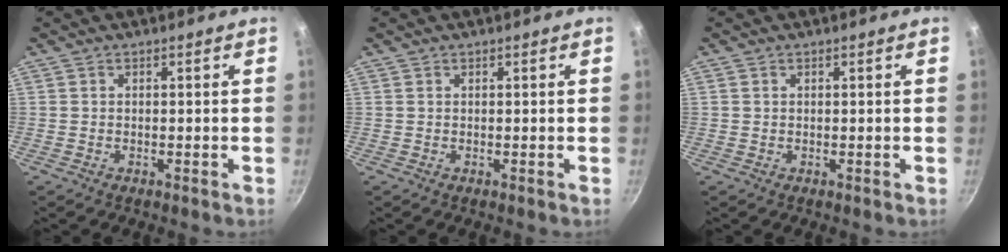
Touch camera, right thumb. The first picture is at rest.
{"total": 0.0}
{"total": 0.0}